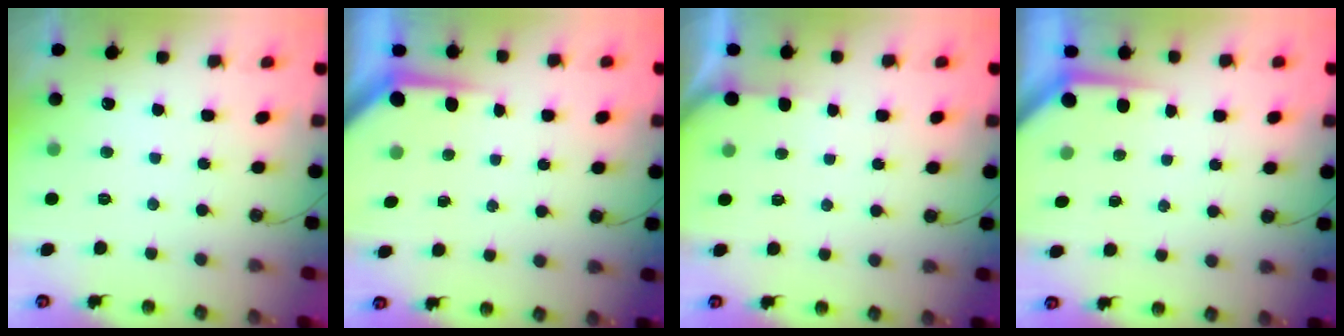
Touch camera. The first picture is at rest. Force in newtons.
{"total": 3.6, "press": 3.6, "slide": 0.4}
{"total": 1.9, "press": 1.9, "slide": 0.2}
{"total": 3.6, "press": 3.6, "slide": 0.3}